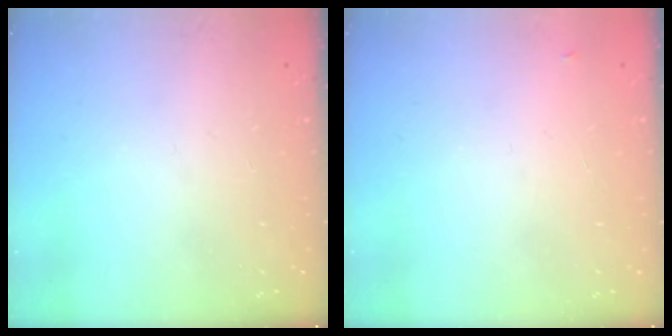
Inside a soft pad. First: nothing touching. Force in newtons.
{"total": 2.8, "press": 2.8, "slide": 0.4}